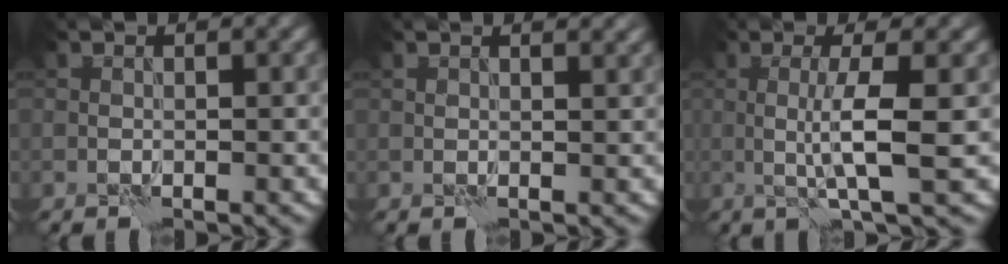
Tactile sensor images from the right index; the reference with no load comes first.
{"total": 1.4, "force": [1.2, 0.2, 0.7], "torque": [-0.011, -0.002, 0.011]}
{"total": 4.4, "force": [-0.1, 0.6, 4.4], "torque": [-0.083, -0.003, -0.004]}